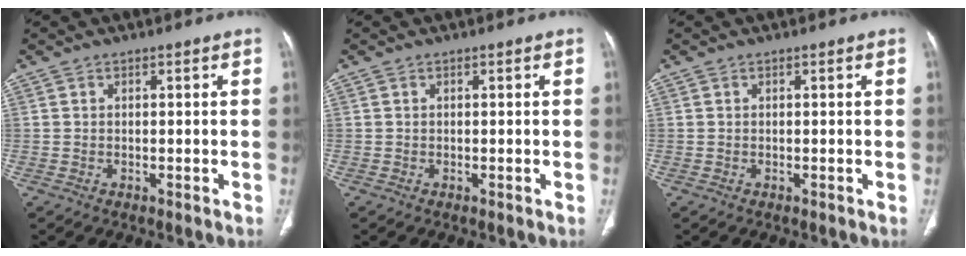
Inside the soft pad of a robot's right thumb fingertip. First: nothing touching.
{"total": 0.0}
{"total": 0.0}